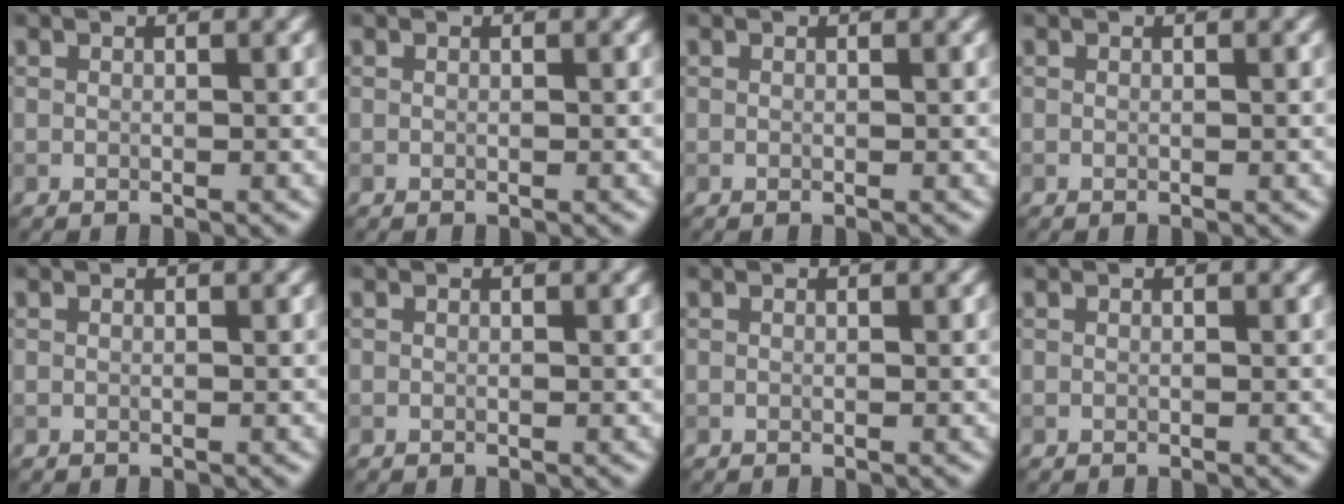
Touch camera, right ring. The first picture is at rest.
{"total": 0.0}
{"total": 0.0}
{"total": 0.0}
{"total": 0.0}
{"total": 0.0}
{"total": 0.0}
{"total": 0.0}